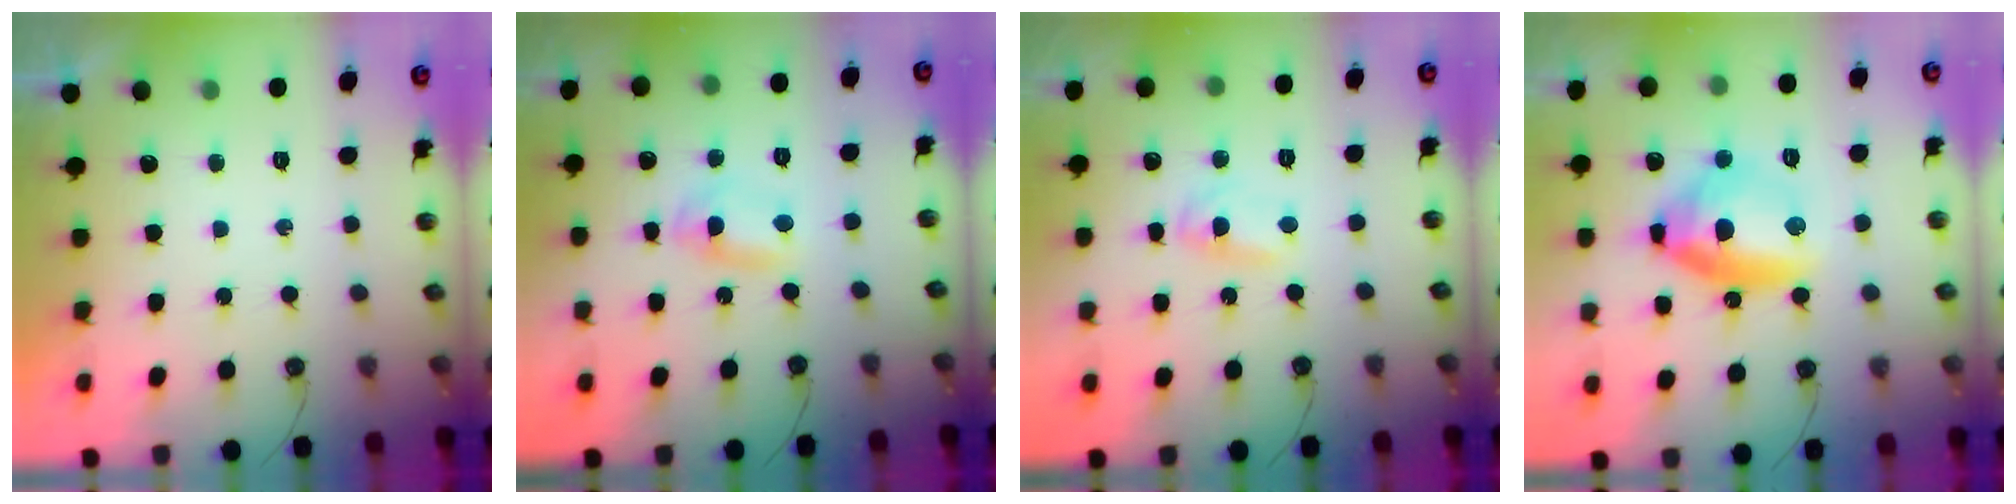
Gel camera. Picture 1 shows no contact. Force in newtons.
{"total": 2.7, "press": 2.5, "slide": 1.2}
{"total": 2.7, "press": 2.7, "slide": 0.2}
{"total": 16.6, "press": 15.4, "slide": 6.0}